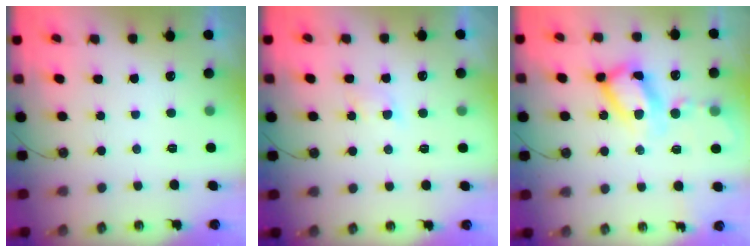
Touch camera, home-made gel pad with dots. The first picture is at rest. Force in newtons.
{"total": 3.2, "press": 3.2, "slide": 0.6}
{"total": 14.1, "press": 14.0, "slide": 1.6}